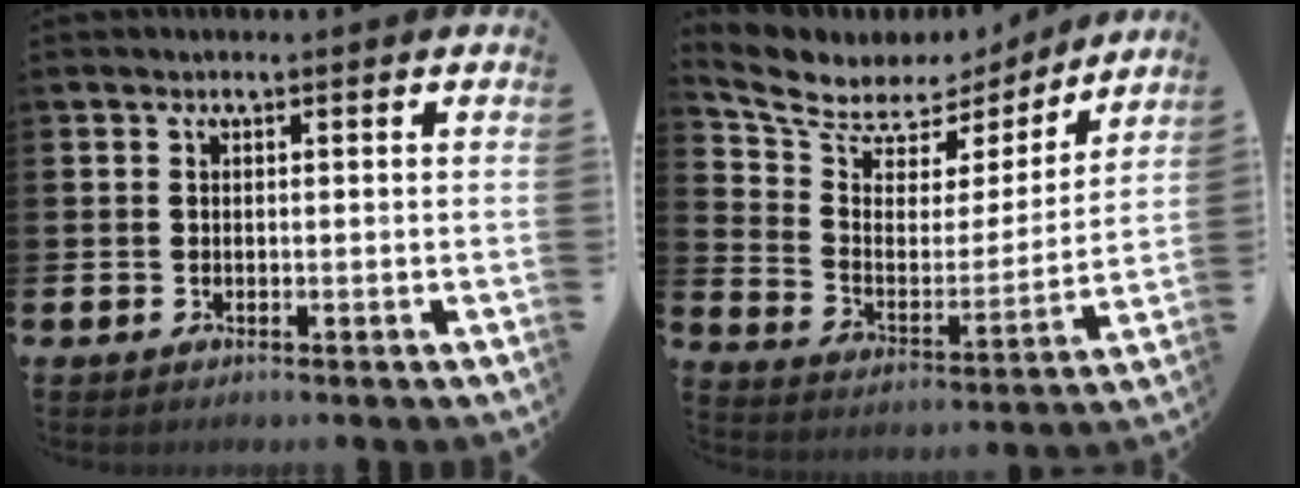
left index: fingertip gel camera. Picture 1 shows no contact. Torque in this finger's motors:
{"motor_torque": [0.69, -0.68, 0.08, 0.09]}